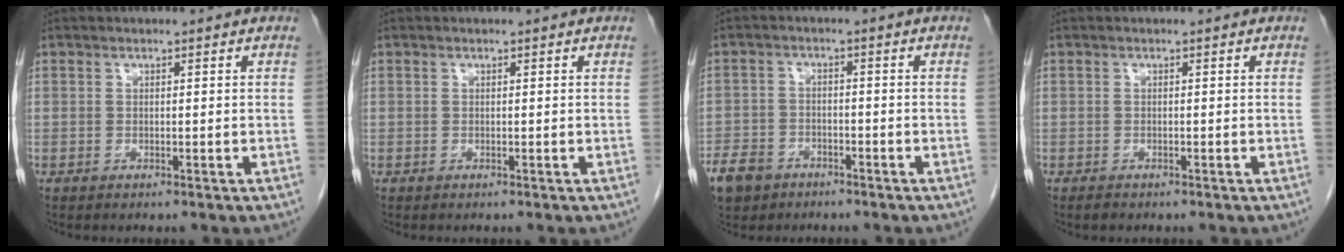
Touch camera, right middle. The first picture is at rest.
{"total": 0.0}
{"total": 6.9, "force": [-4.7, 4.6, 2.1], "torque": [-0.050, 0.005, -0.080]}
{"total": 0.8, "force": [-0.6, 0.4, 0.3], "torque": [-0.009, -0.001, -0.007]}